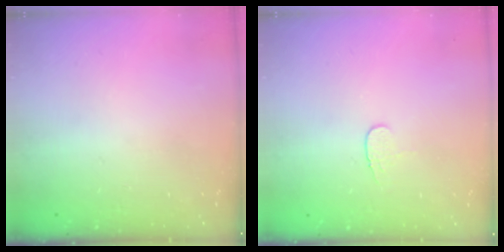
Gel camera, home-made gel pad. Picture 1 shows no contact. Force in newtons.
{"total": 3.8, "press": 3.8, "slide": 0.4}